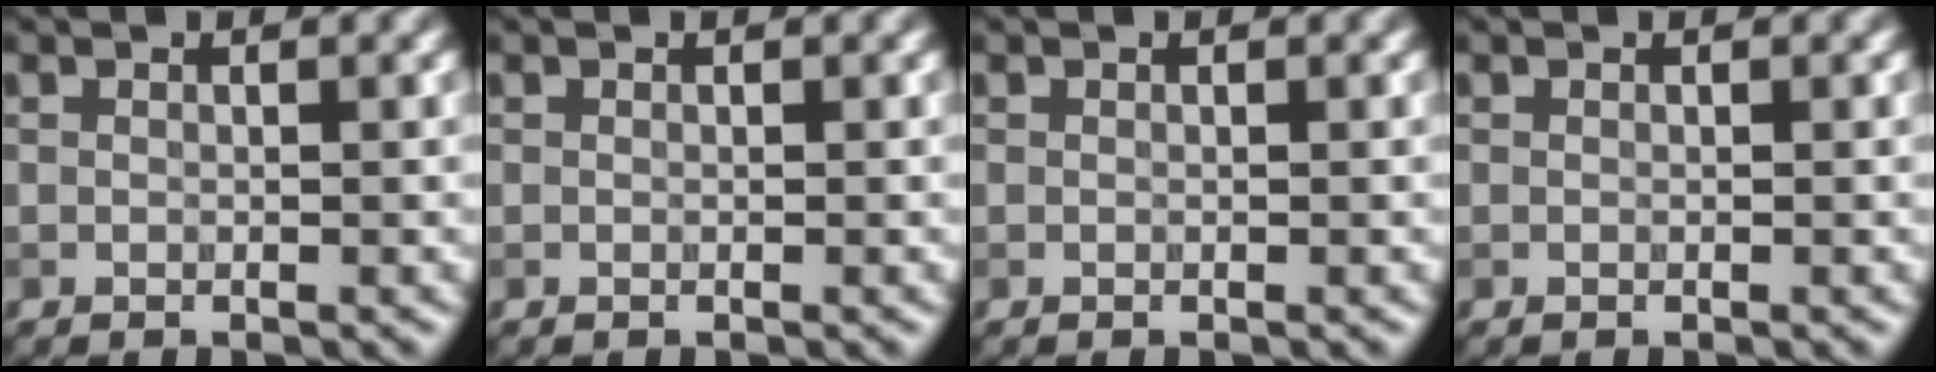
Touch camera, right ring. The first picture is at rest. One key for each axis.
{"total": 0.0}
{"total": 0.0}
{"total": 0.0}